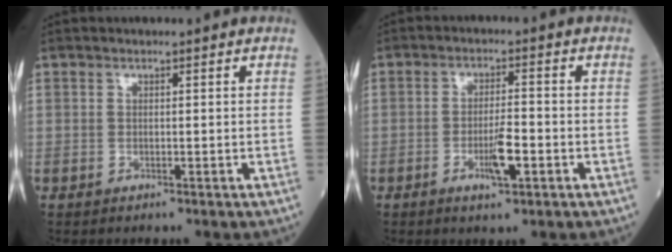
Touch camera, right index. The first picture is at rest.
{"total": 5.0, "force": [-1.9, 0.8, 4.5], "torque": [-0.081, -0.002, -0.032]}